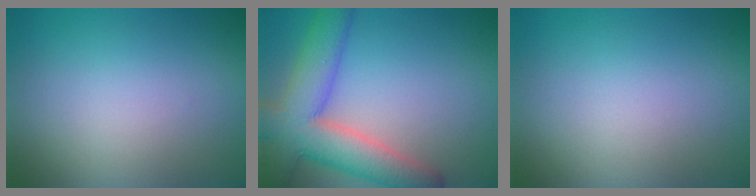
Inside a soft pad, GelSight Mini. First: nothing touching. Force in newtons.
{"total": 8.8, "press": 8.8, "slide": 0.5}
{"total": 0.0}